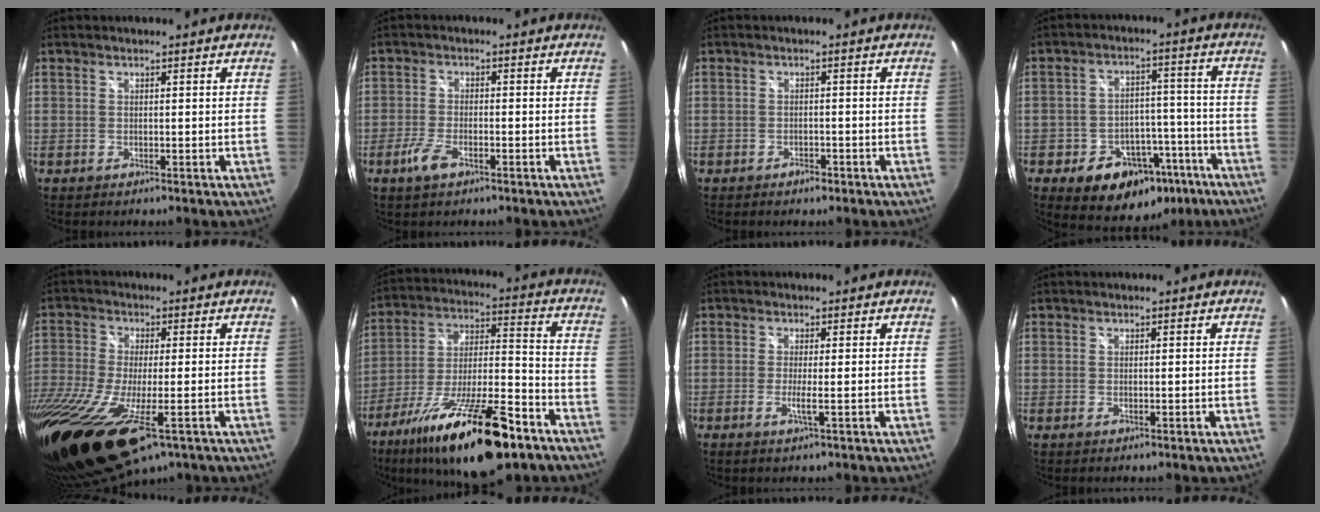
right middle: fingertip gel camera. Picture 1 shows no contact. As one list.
[{"total": 4.1, "force": [-2.4, 1.6, 2.9], "torque": [-0.074, -0.004, -0.047]}, {"total": 1.6, "force": [-1.2, 0.9, 0.6], "torque": [-0.013, -0.001, -0.018]}, {"total": 16.4, "force": [-9.3, 11.0, 7.7], "torque": [-0.142, 0.030, -0.106]}, {"total": 21.7, "force": [-9.8, 8.2, 17.5], "torque": [-0.382, -0.091, -0.170]}, {"total": 24.9, "force": [-15.9, 6.6, 18.0], "torque": [-0.321, -0.037, -0.259]}, {"total": 2.1, "force": [-0.6, -0.5, 1.9], "torque": [-0.038, -0.007, -0.013]}, {"total": 0.0}]